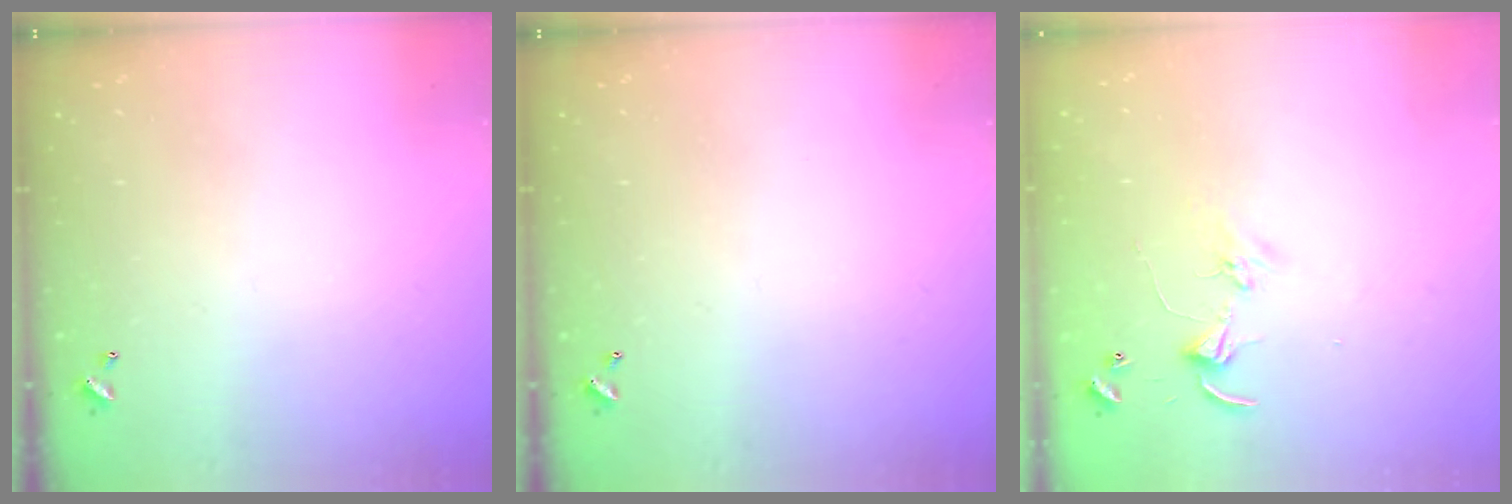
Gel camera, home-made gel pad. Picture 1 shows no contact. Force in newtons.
{"total": 0.0}
{"total": 4.4, "press": 4.4, "slide": 0.5}